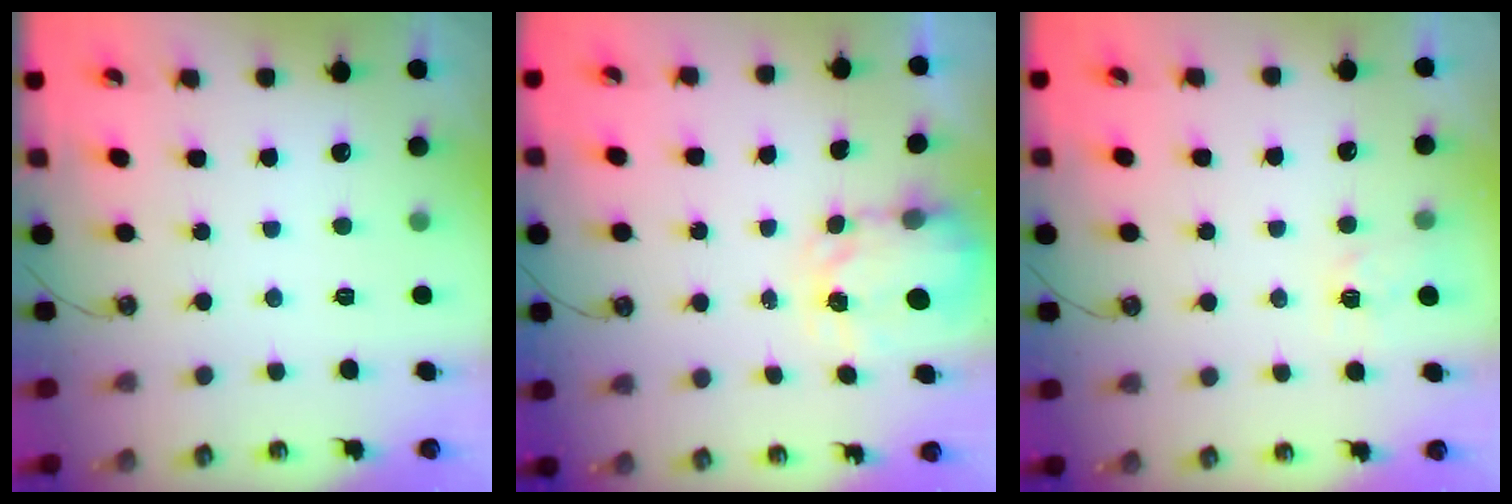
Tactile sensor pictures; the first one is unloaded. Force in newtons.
{"total": 3.5, "press": 3.5, "slide": 0.4}
{"total": 3.6, "press": 3.5, "slide": 0.4}